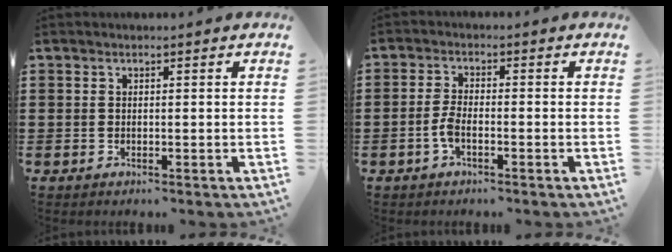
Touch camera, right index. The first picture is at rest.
{"total": 3.1, "force": [-1.3, 0.9, 2.6], "torque": [-0.068, -0.005, -0.030]}